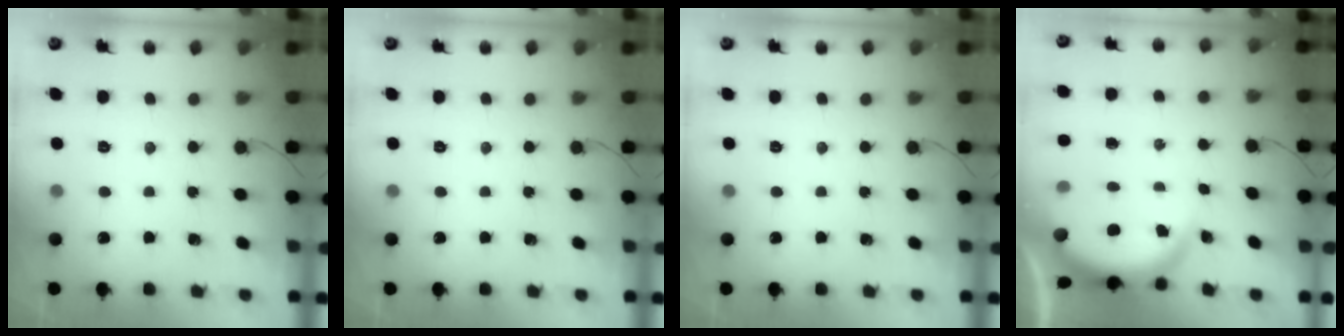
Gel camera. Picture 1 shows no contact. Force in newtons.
{"total": 0.0}
{"total": 0.0}
{"total": 3.8, "press": 3.8, "slide": 0.1}